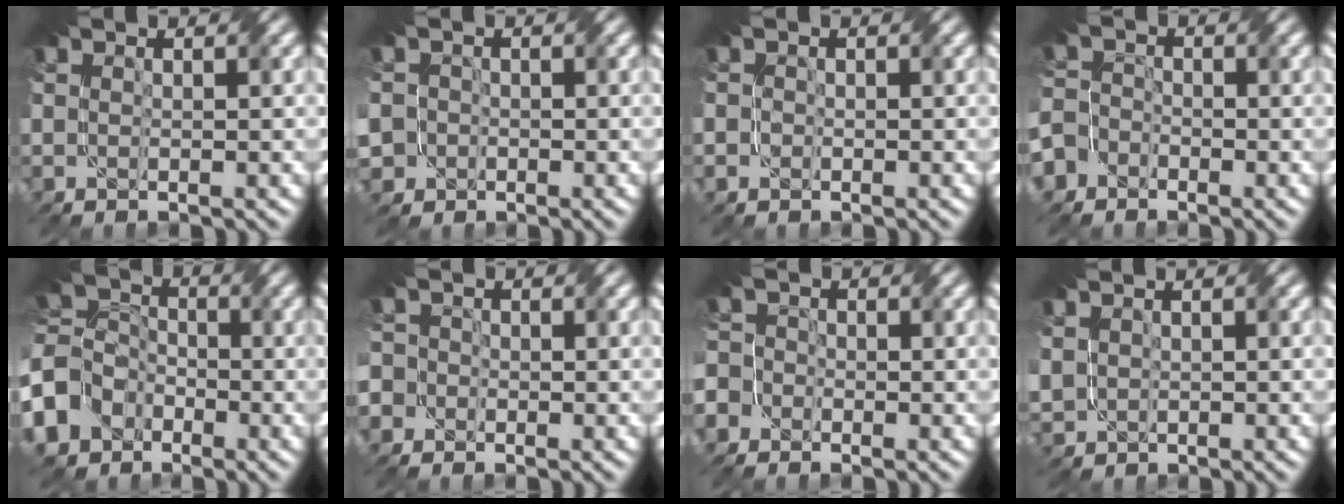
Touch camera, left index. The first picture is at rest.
{"total": 5.2, "force": [-1.7, 4.8, 1.2], "torque": [-0.044, 0.003, -0.047]}
{"total": 1.0, "force": [-0.2, 1.0, 0.1], "torque": [0.003, -0.004, -0.006]}
{"total": 4.8, "force": [-3.2, 3.5, 0.7], "torque": [-0.003, -0.001, -0.066]}
{"total": 8.8, "force": [-4.4, 7.0, 3.1], "torque": [-0.087, -0.007, -0.094]}
{"total": 4.9, "force": [-2.0, 4.3, 1.2], "torque": [-0.032, 0.009, -0.061]}
{"total": 4.7, "force": [-2.8, 3.6, 1.1], "torque": [-0.015, 0.005, -0.061]}
{"total": 1.6, "force": [0.7, 1.4, 0.4], "torque": [-0.020, -0.001, 0.020]}